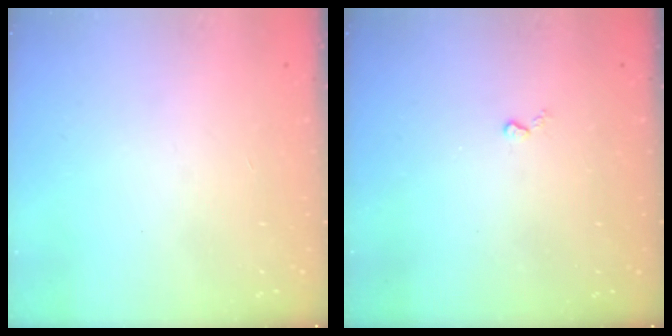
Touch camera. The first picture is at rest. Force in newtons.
{"total": 2.6, "press": 2.6, "slide": 0.5}